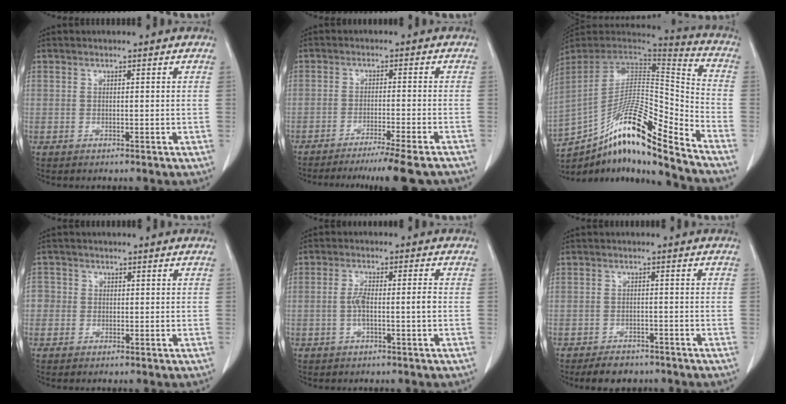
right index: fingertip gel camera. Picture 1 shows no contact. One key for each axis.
{"total": 13.4, "fx": -11.9, "fy": -0.8, "fz": 6.2, "tx": -0.063, "ty": -0.038, "tz": -0.163}
{"total": 20.6, "fx": -14.9, "fy": 1.5, "fz": 14.2, "tx": -0.256, "ty": 0.007, "tz": -0.267}
{"total": 2.6, "fx": -0.2, "fy": 2.6, "fz": 0.4, "tx": 0.006, "ty": 0.006, "tz": -0.009}
{"total": 4.4, "fx": -0.8, "fy": 0.5, "fz": 4.3, "tx": -0.087, "ty": 0.007, "tz": -0.013}
{"total": 4.1, "fx": -3.2, "fy": 2.3, "fz": 1.0, "tx": -0.017, "ty": 0.003, "tz": -0.046}